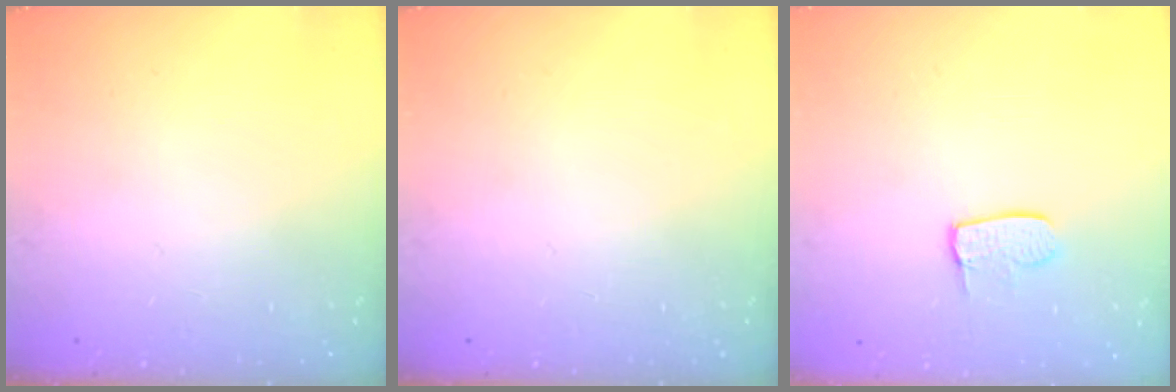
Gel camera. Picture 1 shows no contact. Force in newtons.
{"total": 0.0}
{"total": 7.0, "press": 7.0, "slide": 0.6}